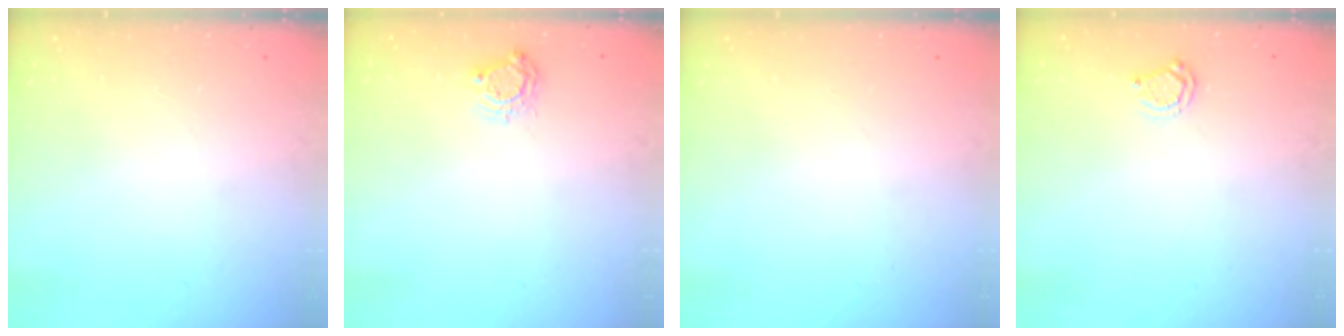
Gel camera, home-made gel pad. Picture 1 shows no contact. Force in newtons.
{"total": 5.2, "press": 5.2, "slide": 0.5}
{"total": 0.0}
{"total": 4.6, "press": 4.6, "slide": 0.5}